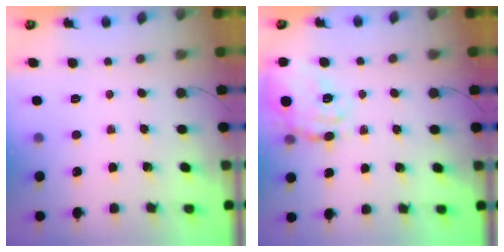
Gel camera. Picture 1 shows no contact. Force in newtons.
{"total": 18.1, "press": 18.1, "slide": 0.6}